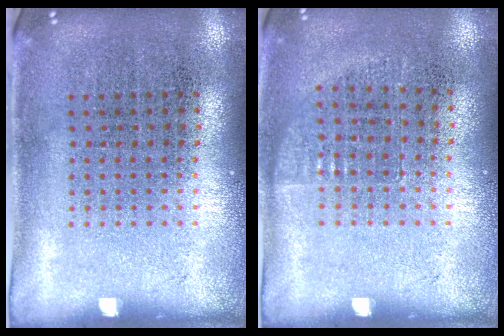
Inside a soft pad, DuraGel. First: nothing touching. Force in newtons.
{"total": 0.7, "press": 0.6, "slide": 0.3}